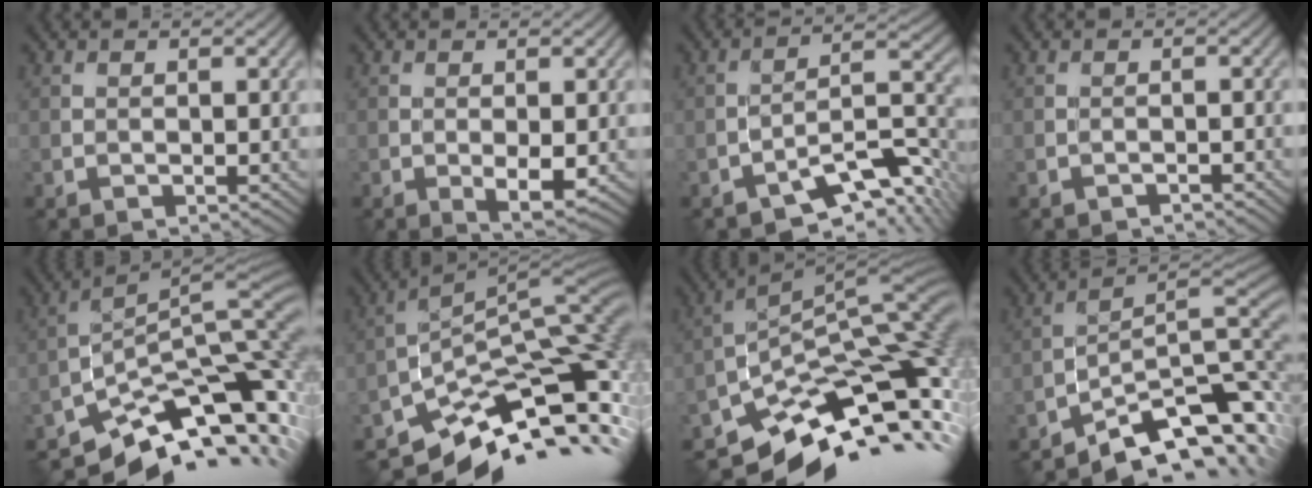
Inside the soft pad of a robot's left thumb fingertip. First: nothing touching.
{"total": 3.1, "force": [-0.8, 1.1, 2.8], "torque": [-0.050, -0.009, -0.005]}
{"total": 9.3, "force": [-6.2, 2.4, 6.4], "torque": [-0.090, 0.010, -0.106]}
{"total": 1.1, "force": [-1.1, 0.2, 0.3], "torque": [-0.002, 0.001, -0.021]}
{"total": 13.1, "force": [-9.0, 4.6, 8.3], "torque": [-0.143, -0.002, -0.152]}
{"total": 13.3, "force": [-8.5, 4.8, 9.0], "torque": [-0.159, -0.003, -0.144]}
{"total": 14.6, "force": [-8.7, 5.5, 10.4], "torque": [-0.187, -0.013, -0.134]}
{"total": 12.6, "force": [-8.8, 3.6, 8.3], "torque": [-0.135, -0.006, -0.140]}